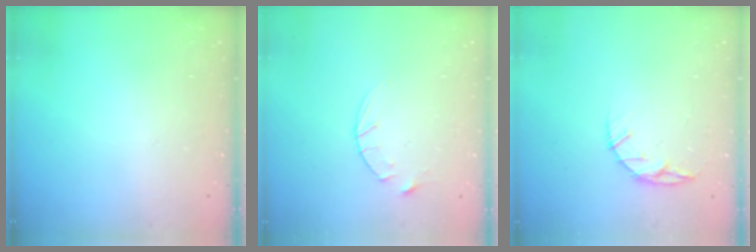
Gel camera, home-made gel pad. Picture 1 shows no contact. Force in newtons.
{"total": 3.2, "press": 3.2, "slide": 0.4}
{"total": 5.8, "press": 5.8, "slide": 0.6}